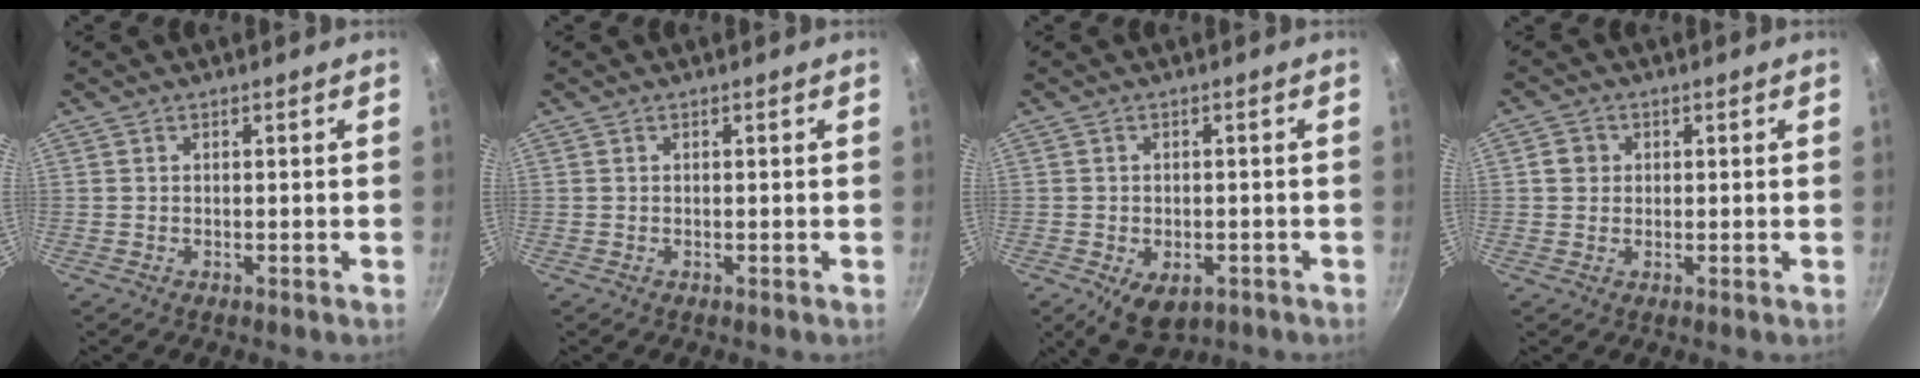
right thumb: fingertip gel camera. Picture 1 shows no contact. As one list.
[{"total": 0.0}, {"total": 6.9, "force": [-2.7, 4.4, 4.5], "torque": [-0.052, 0.001, -0.028]}, {"total": 4.2, "force": [0.5, 3.9, 1.5], "torque": [-0.004, 0.006, -0.002]}]